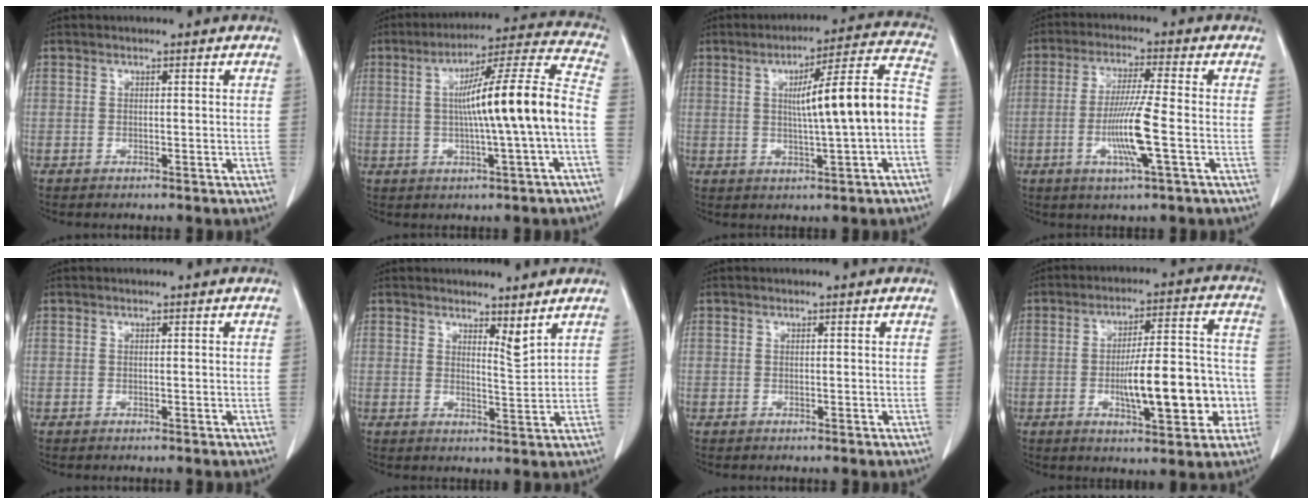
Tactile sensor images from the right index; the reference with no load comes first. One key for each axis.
{"total": 15.1, "fx": -1.2, "fy": -0.6, "fz": 15.1, "tx": -0.232, "ty": 0.020, "tz": -0.024}
{"total": 12.8, "fx": -0.5, "fy": 0.3, "fz": 12.8, "tx": -0.181, "ty": 0.027, "tz": -0.008}
{"total": 8.9, "fx": -2.3, "fy": -0.5, "fz": 8.6, "tx": -0.169, "ty": -0.012, "tz": -0.045}
{"total": 0.0}
{"total": 2.8, "fx": 2.3, "fy": 0.1, "fz": 1.6, "tx": -0.030, "ty": -0.018, "tz": 0.043}
{"total": 0.0}
{"total": 14.2, "fx": -3.2, "fy": 3.6, "fz": 13.3, "tx": -0.199, "ty": 0.021, "tz": -0.043}